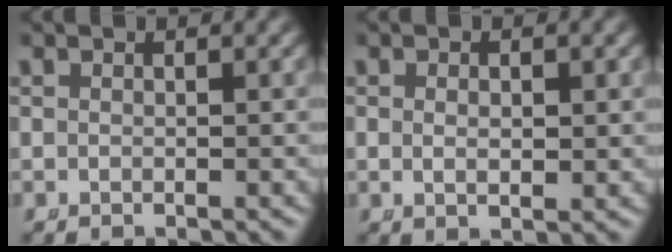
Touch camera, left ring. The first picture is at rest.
{"total": 1.4, "force": [0.1, 0.4, 1.3], "torque": [-0.026, -0.011, 0.008]}